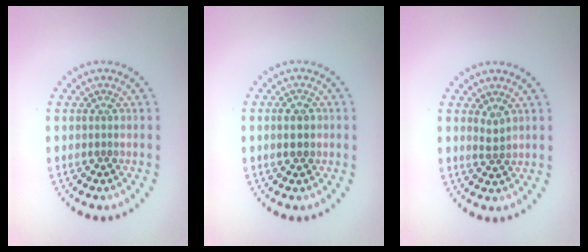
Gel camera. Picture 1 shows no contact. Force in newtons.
{"total": 2.4, "press": 2.4, "slide": 0.1}
{"total": 1.1, "press": 0.9, "slide": 0.6}